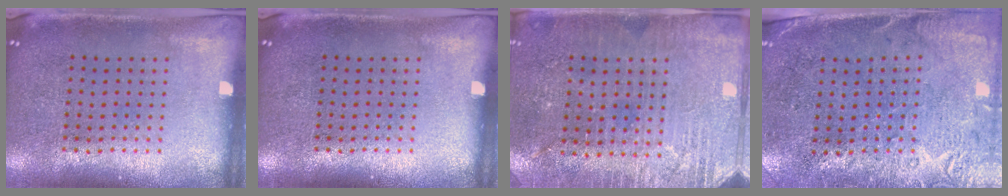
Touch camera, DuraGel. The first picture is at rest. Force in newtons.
{"total": 0.0}
{"total": 2.8, "press": 2.8, "slide": 0.4}
{"total": 2.8, "press": 2.4, "slide": 1.4}